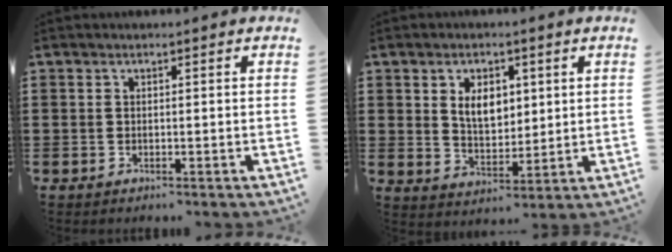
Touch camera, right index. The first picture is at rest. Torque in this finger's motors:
{"motor_torque": [0.40, 0.29, 0.41, 0.09]}